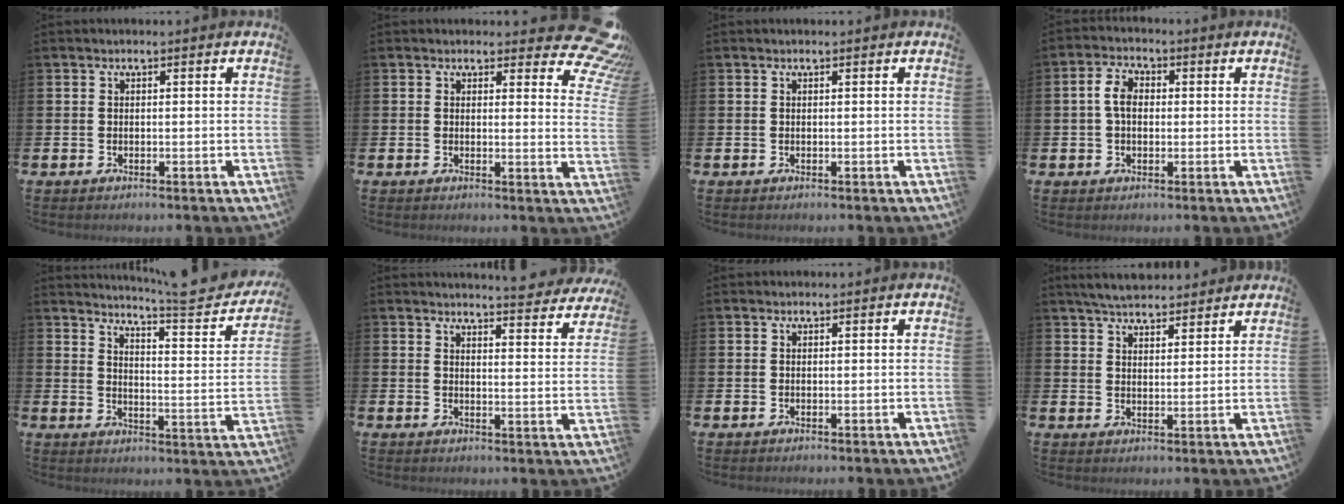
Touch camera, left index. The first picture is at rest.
{"total": 4.9, "force": [4.0, 2.0, 2.0], "torque": [-0.014, -0.032, 0.065]}
{"total": 0.0}
{"total": 4.2, "force": [0.5, 2.9, 3.0], "torque": [-0.053, 0.011, 0.004]}
{"total": 6.4, "force": [5.8, 0.3, 2.8], "torque": [-0.052, -0.053, 0.089]}
{"total": 4.5, "force": [4.5, 0.0, 0.4], "torque": [-0.011, -0.033, 0.077]}
{"total": 0.6, "force": [0.5, 0.3, 0.0], "torque": [0.009, -0.002, 0.007]}
{"total": 5.0, "force": [4.9, 0.8, 0.8], "torque": [-0.028, -0.018, 0.089]}